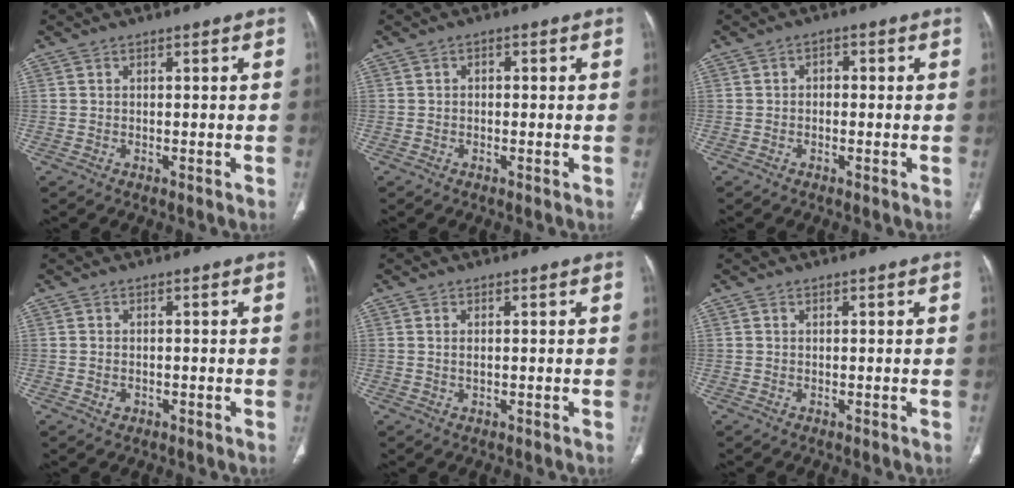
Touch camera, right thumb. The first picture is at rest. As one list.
[{"total": 1.1, "force": [0.0, 0.8, 0.6], "torque": [-0.004, 0.005, -0.005]}, {"total": 1.8, "force": [-0.1, 1.4, 1.1], "torque": [-0.007, 0.008, -0.008]}, {"total": 1.3, "force": [-0.3, 1.0, 0.7], "torque": [-0.014, 0.006, -0.001]}, {"total": 1.1, "force": [0.2, 0.5, 0.9], "torque": [-0.024, 0.002, 0.007]}, {"total": 0.0}]